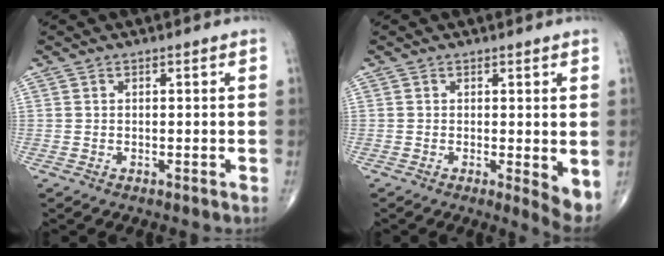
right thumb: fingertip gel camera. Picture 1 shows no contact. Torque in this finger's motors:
{"motor_torque": [-0.18, 0.42, -0.06, -0.12, -0.01]}